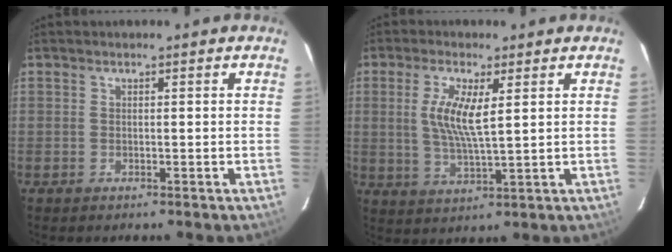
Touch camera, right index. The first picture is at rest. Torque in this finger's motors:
{"motor_torque": [0.22, 0.23, 0.10, 0.08]}